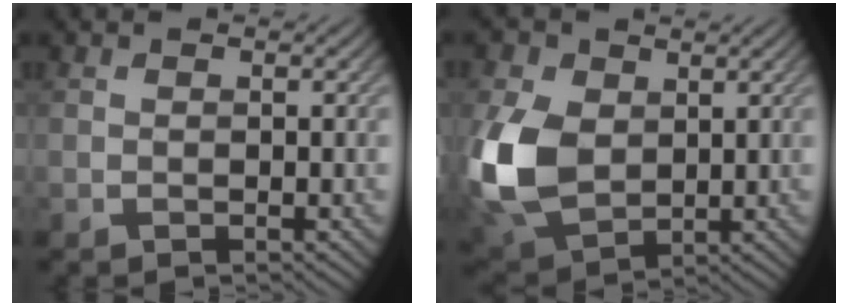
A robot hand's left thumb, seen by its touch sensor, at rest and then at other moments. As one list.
[{"total": 11.4, "force": [1.1, 8.2, 7.8], "torque": [-0.223, -0.003, 0.020]}]